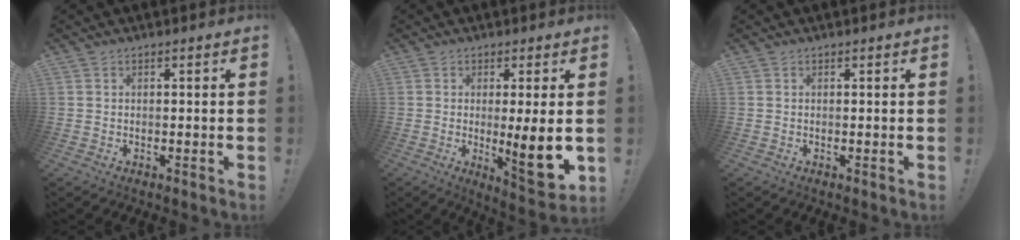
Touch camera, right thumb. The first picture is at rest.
{"total": 10.9, "force": [-0.5, 1.2, 10.8], "torque": [-0.136, -0.020, -0.005]}
{"total": 0.0}